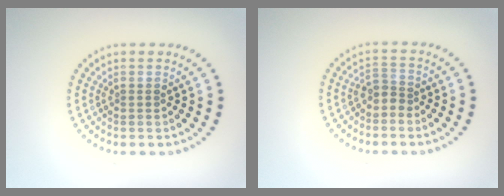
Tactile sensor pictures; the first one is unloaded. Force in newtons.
{"total": 1.7, "press": 1.2, "slide": 1.2}